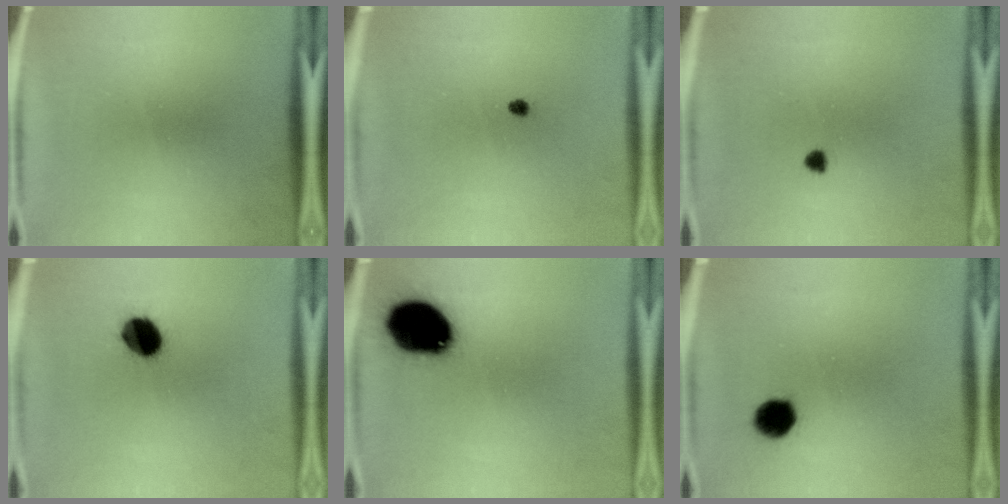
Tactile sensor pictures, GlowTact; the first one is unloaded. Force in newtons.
{"total": 1.0}
{"total": 1.2}
{"total": 8.7}
{"total": 18.6}
{"total": 5.0}